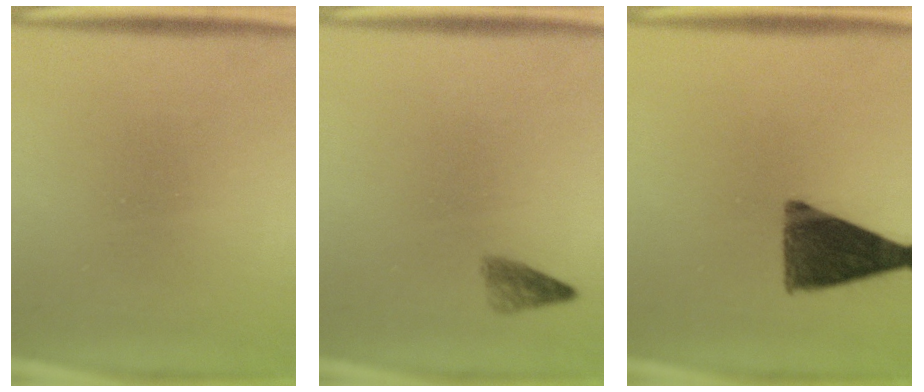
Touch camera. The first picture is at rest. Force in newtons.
{"total": 1.7}
{"total": 11.5}